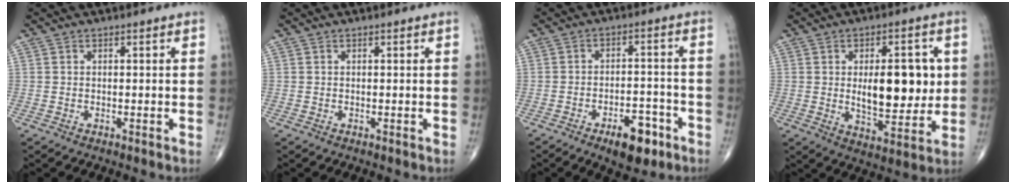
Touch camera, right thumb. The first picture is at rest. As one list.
[{"total": 0.0}, {"total": 8.6, "force": [-4.9, 3.9, 5.9], "torque": [-0.065, 0.029, -0.069]}, {"total": 14.2, "force": [1.5, 6.6, 12.5], "torque": [-0.150, -0.016, 0.030]}]